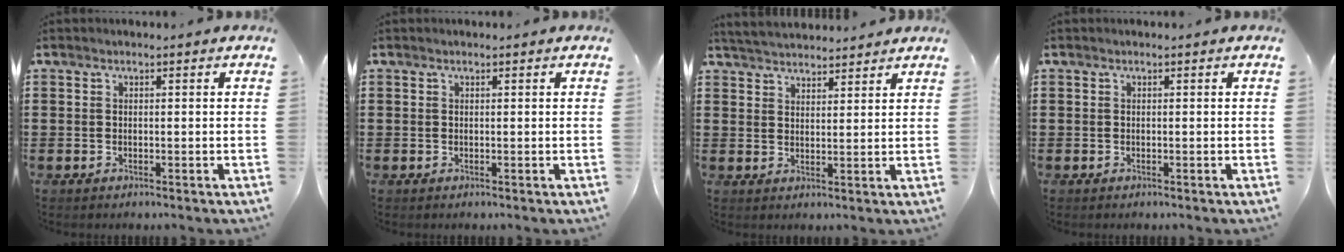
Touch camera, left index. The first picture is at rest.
{"total": 0.0}
{"total": 3.6, "force": [3.6, 0.1, 0.2], "torque": [-0.015, -0.010, 0.066]}
{"total": 0.0}